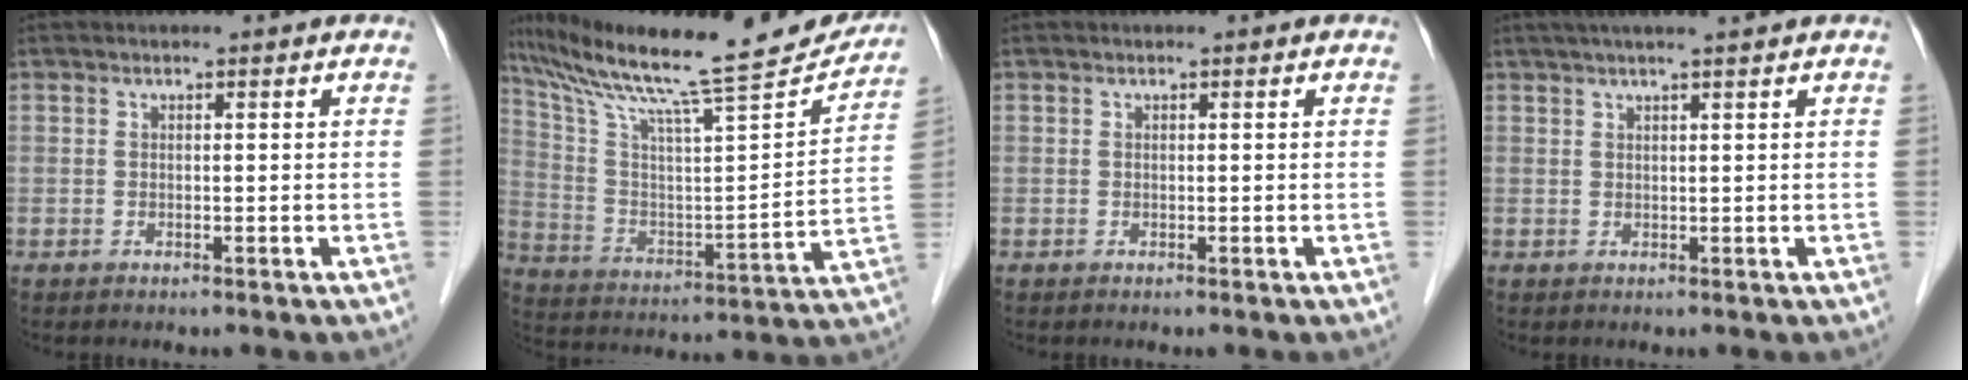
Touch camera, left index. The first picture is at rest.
{"total": 24.9, "force": [21.9, 1.9, 11.8], "torque": [-0.209, -0.024, 0.330]}
{"total": 0.0}
{"total": 5.9, "force": [4.8, -0.7, 3.5], "torque": [-0.048, 0.026, 0.071]}